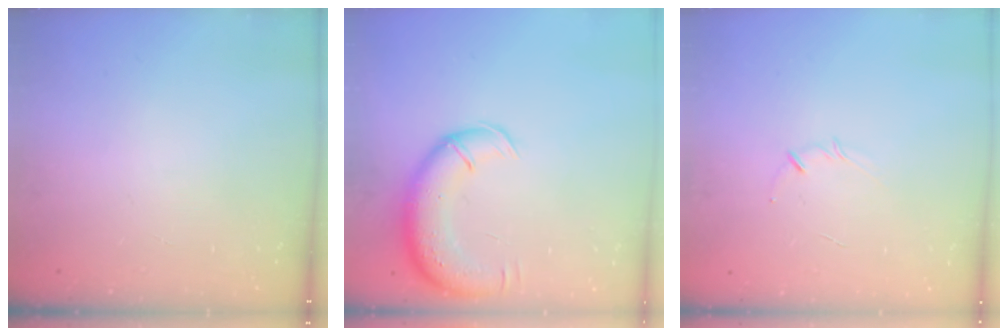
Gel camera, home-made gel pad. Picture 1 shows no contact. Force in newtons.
{"total": 13.4, "press": 12.9, "slide": 3.5}
{"total": 3.1, "press": 3.0, "slide": 0.7}